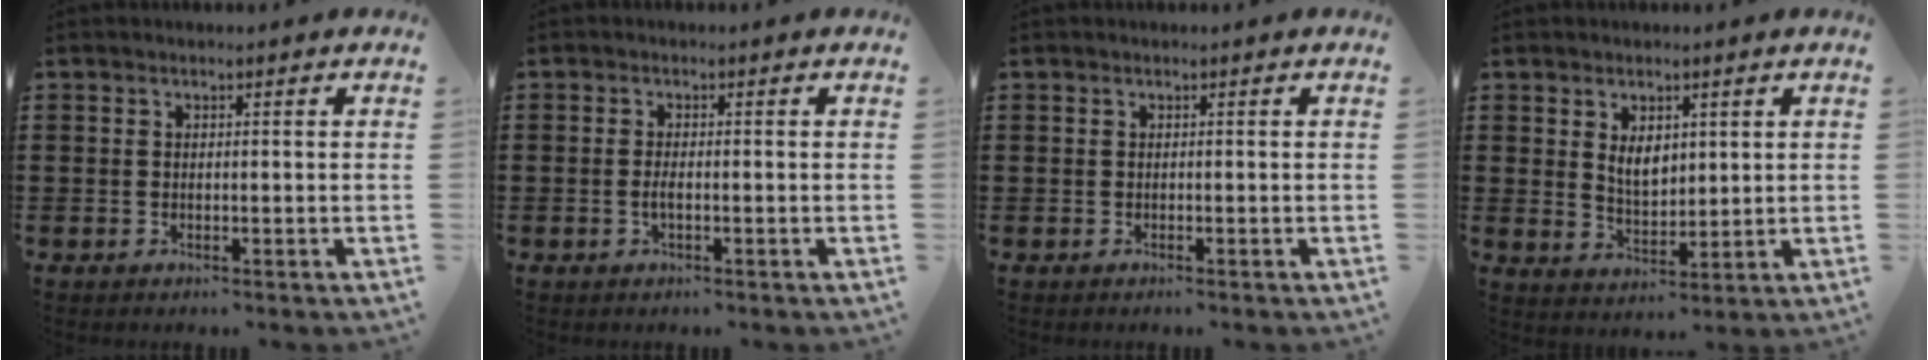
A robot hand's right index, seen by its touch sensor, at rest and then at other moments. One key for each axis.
{"total": 1.4, "fx": -0.4, "fy": 0.3, "fz": 1.3, "tx": -0.024, "ty": 0.001, "tz": -0.009}
{"total": 0.0}
{"total": 4.2, "fx": 1.5, "fy": 2.6, "fz": 2.8, "tx": -0.047, "ty": 0.003, "tz": 0.024}